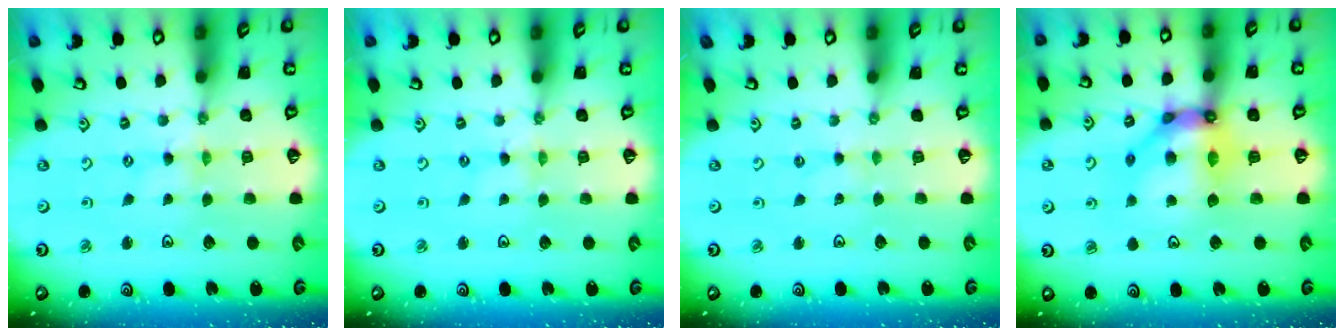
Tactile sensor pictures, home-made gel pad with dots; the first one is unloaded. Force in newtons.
{"total": 0.0}
{"total": 0.0}
{"total": 12.4, "press": 12.3, "slide": 1.5}